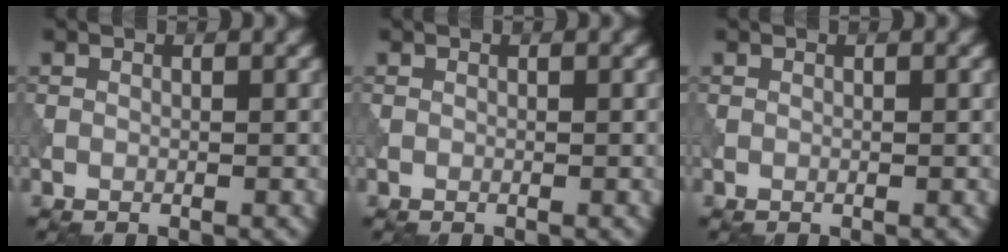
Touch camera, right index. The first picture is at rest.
{"total": 0.0}
{"total": 0.0}